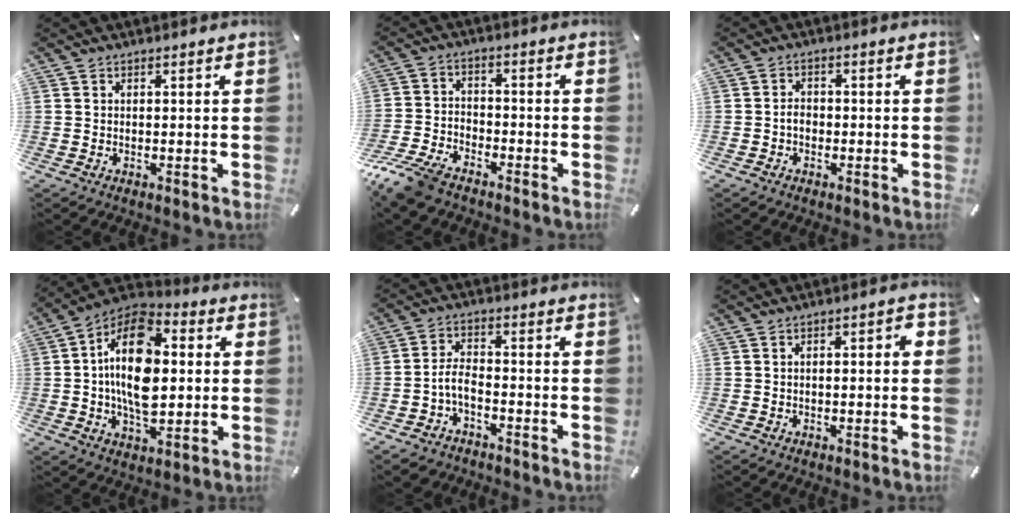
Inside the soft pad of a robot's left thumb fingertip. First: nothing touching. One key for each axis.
{"total": 9.3, "fx": -7.7, "fy": 3.5, "fz": 4.0, "tx": -0.089, "ty": 0.031, "tz": -0.151}
{"total": 2.7, "fx": -0.9, "fy": 1.9, "fz": 1.7, "tx": -0.031, "ty": 0.007, "tz": -0.017}
{"total": 18.3, "fx": 0.4, "fy": 11.2, "fz": 14.5, "tx": -0.286, "ty": 0.006, "tz": 0.001}
{"total": 5.5, "fx": -2.8, "fy": 3.1, "fz": 3.6, "tx": -0.080, "ty": 0.012, "tz": -0.058}
{"total": 3.0, "fx": -0.7, "fy": 1.1, "fz": 2.7, "tx": -0.044, "ty": 0.011, "tz": -0.014}